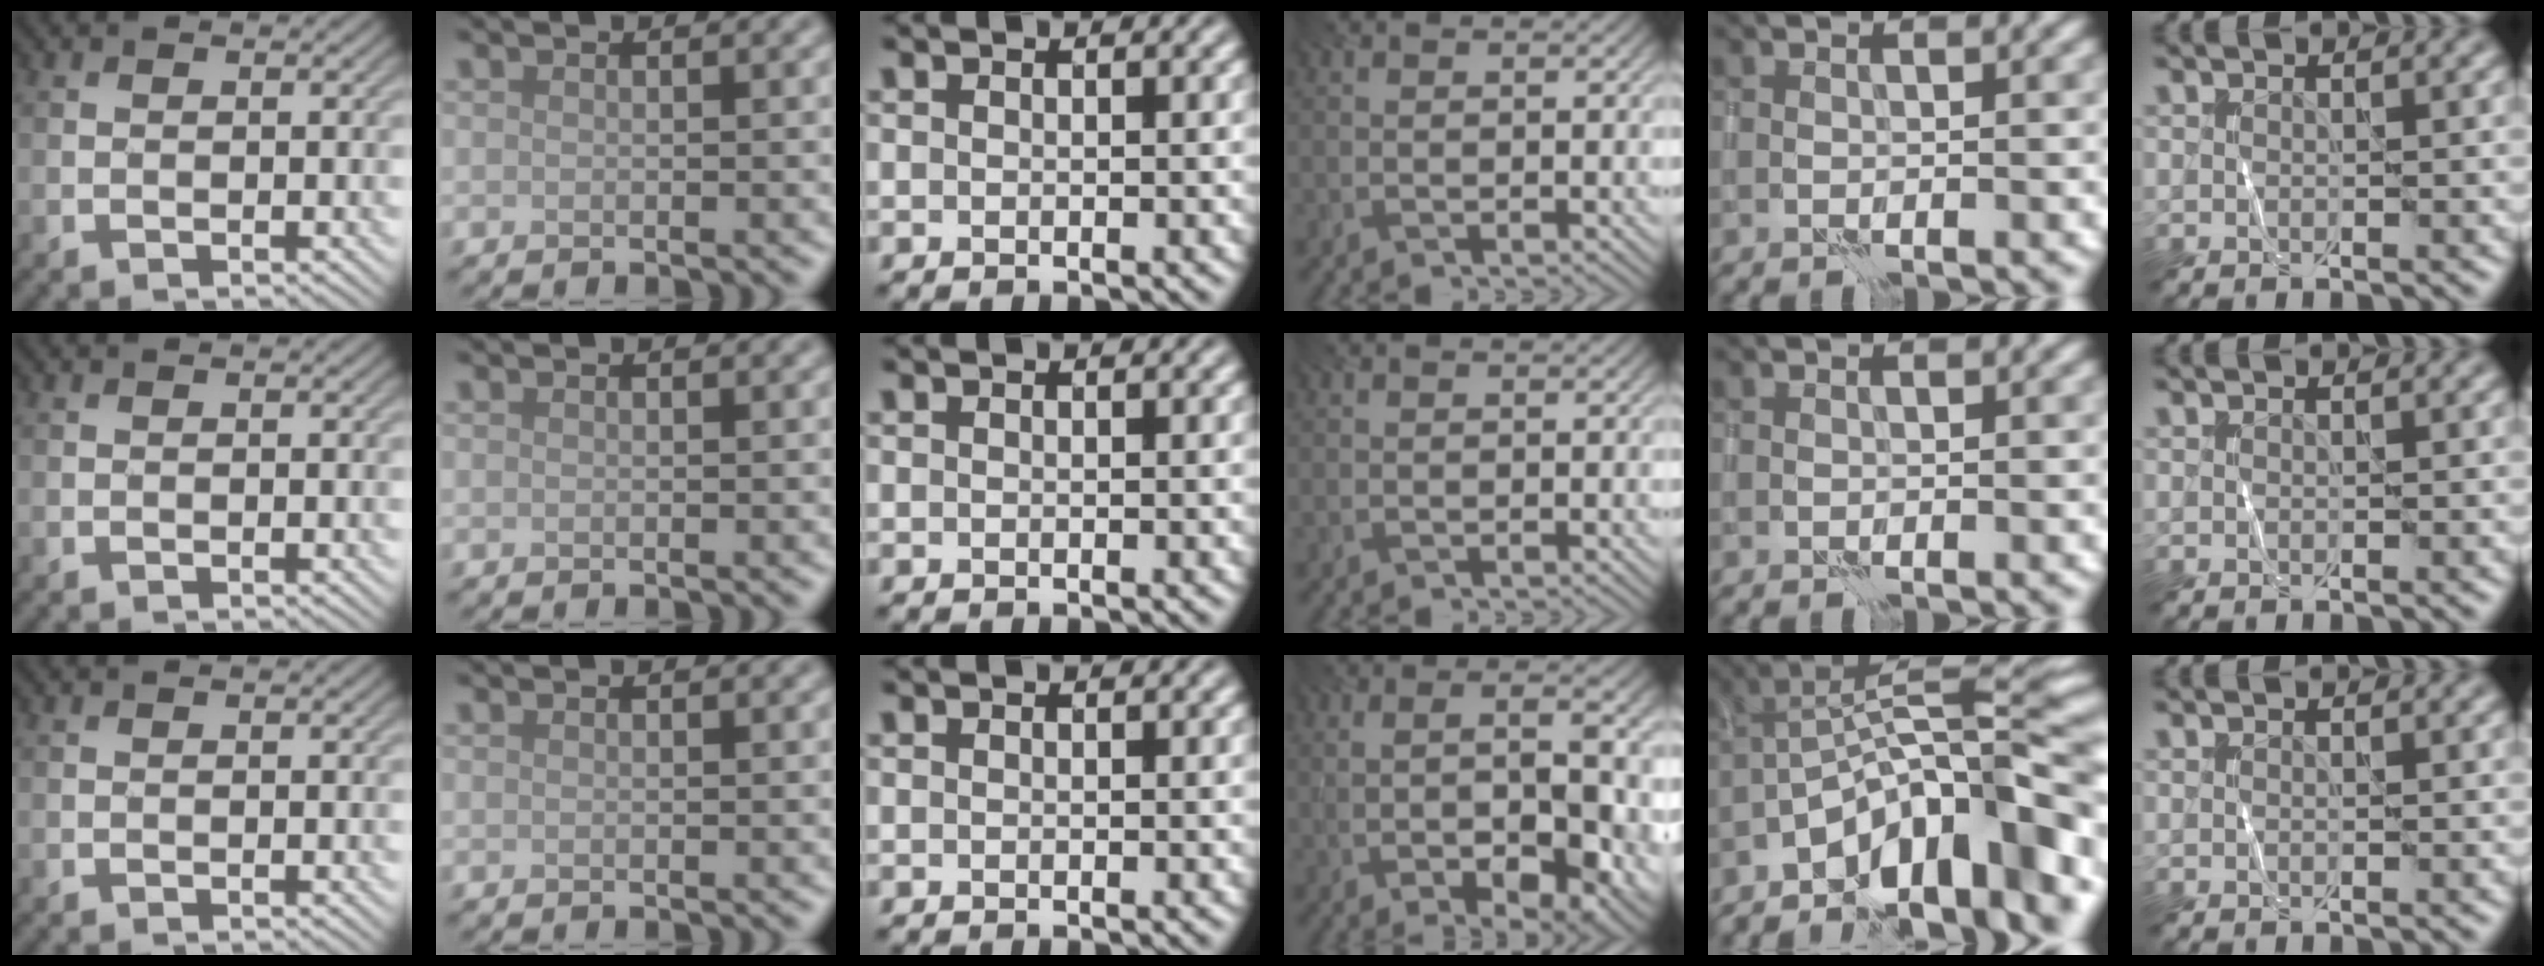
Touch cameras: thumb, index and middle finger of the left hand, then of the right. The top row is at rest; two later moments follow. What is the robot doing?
{"motion": "wrap", "object": "sponge"}